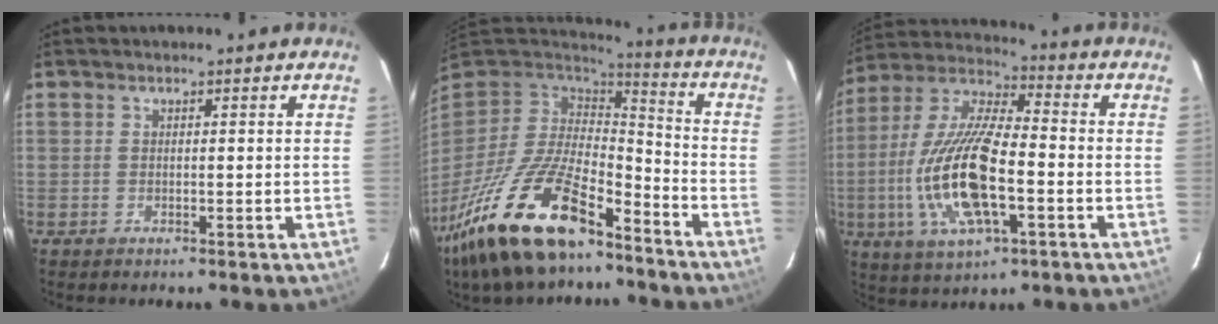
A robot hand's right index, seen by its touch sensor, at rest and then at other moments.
{"total": 24.6, "force": [-16.5, 9.2, 15.8], "torque": [-0.322, -0.040, -0.287]}
{"total": 18.6, "force": [-4.2, 6.2, 17.0], "torque": [-0.350, -0.008, -0.083]}